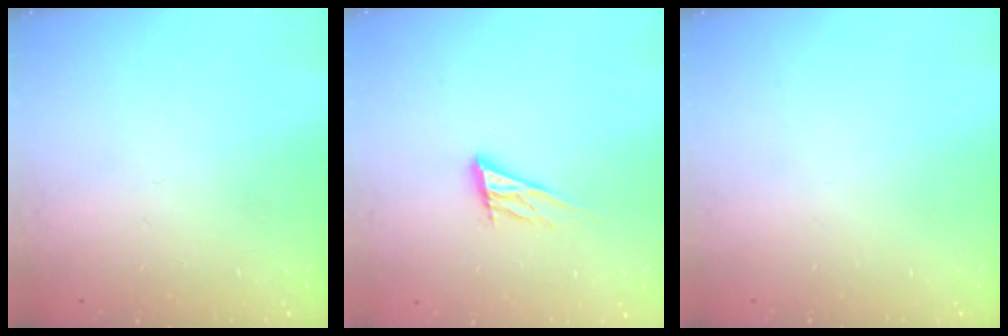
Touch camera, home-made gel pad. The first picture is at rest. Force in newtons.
{"total": 11.0, "press": 10.7, "slide": 2.6}
{"total": 0.0}